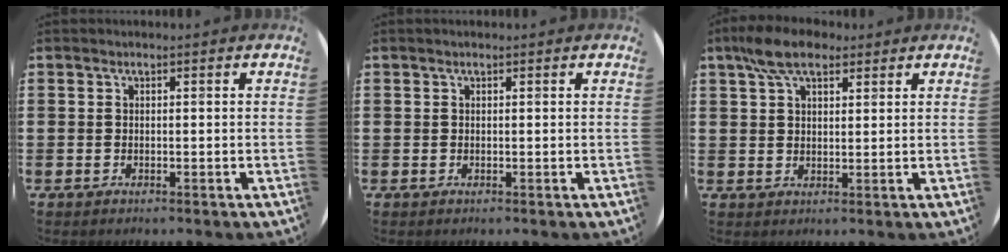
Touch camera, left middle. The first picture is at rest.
{"total": 0.0}
{"total": 6.5, "force": [4.7, 3.2, 3.2], "torque": [-0.069, 0.004, 0.086]}